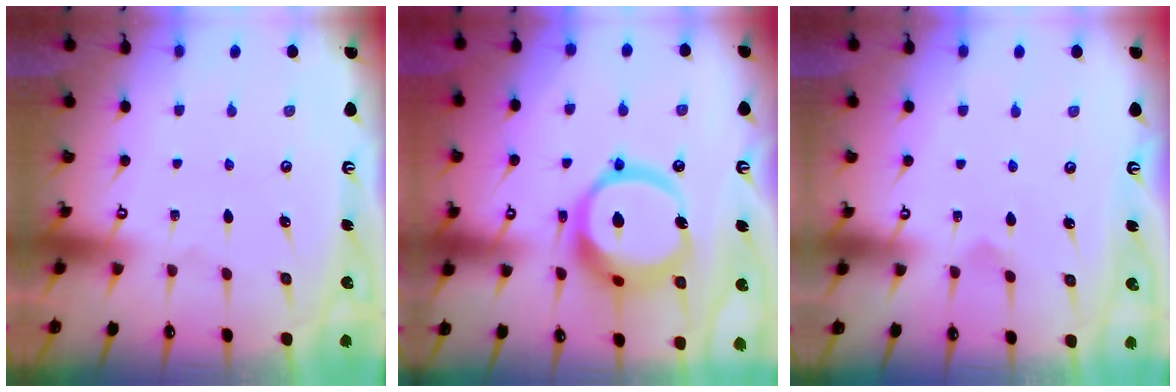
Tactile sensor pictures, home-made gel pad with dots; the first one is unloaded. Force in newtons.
{"total": 17.7, "press": 17.5, "slide": 2.2}
{"total": 2.2, "press": 2.2, "slide": 0.2}